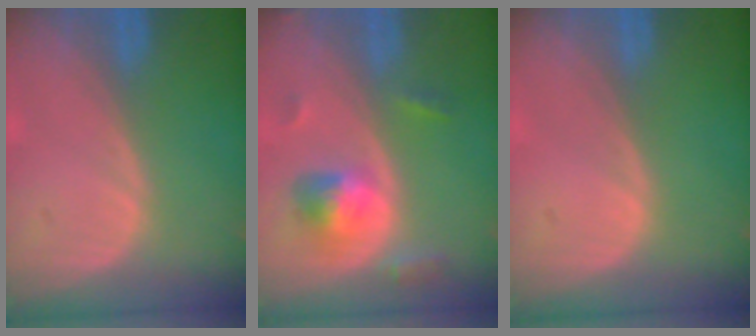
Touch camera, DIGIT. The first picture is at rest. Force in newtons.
{"total": 5.5, "press": 5.3, "slide": 1.7}
{"total": 0.0}